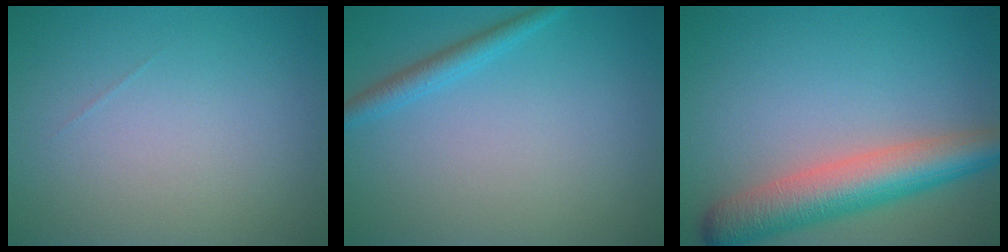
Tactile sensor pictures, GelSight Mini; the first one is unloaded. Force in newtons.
{"total": 1.9, "press": 1.9, "slide": 0.1}
{"total": 6.7, "press": 6.7, "slide": 0.3}